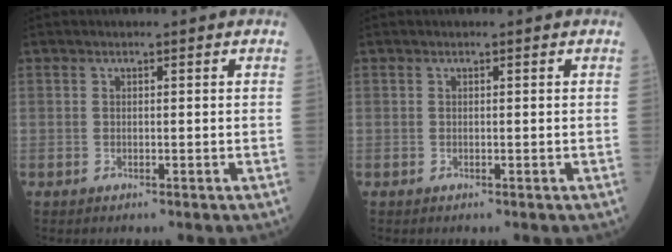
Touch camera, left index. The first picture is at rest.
{"total": 0.0}